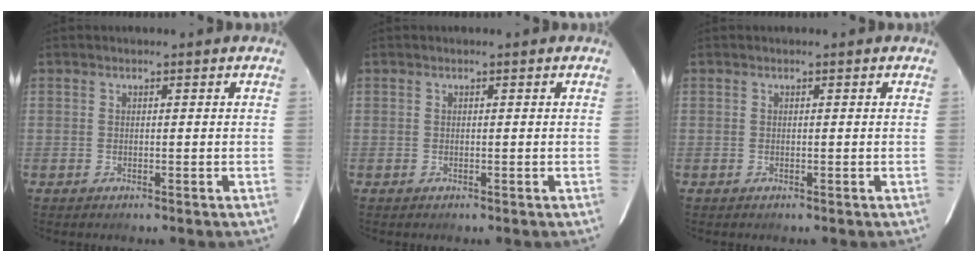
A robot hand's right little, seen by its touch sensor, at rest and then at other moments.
{"total": 0.0}
{"total": 0.0}